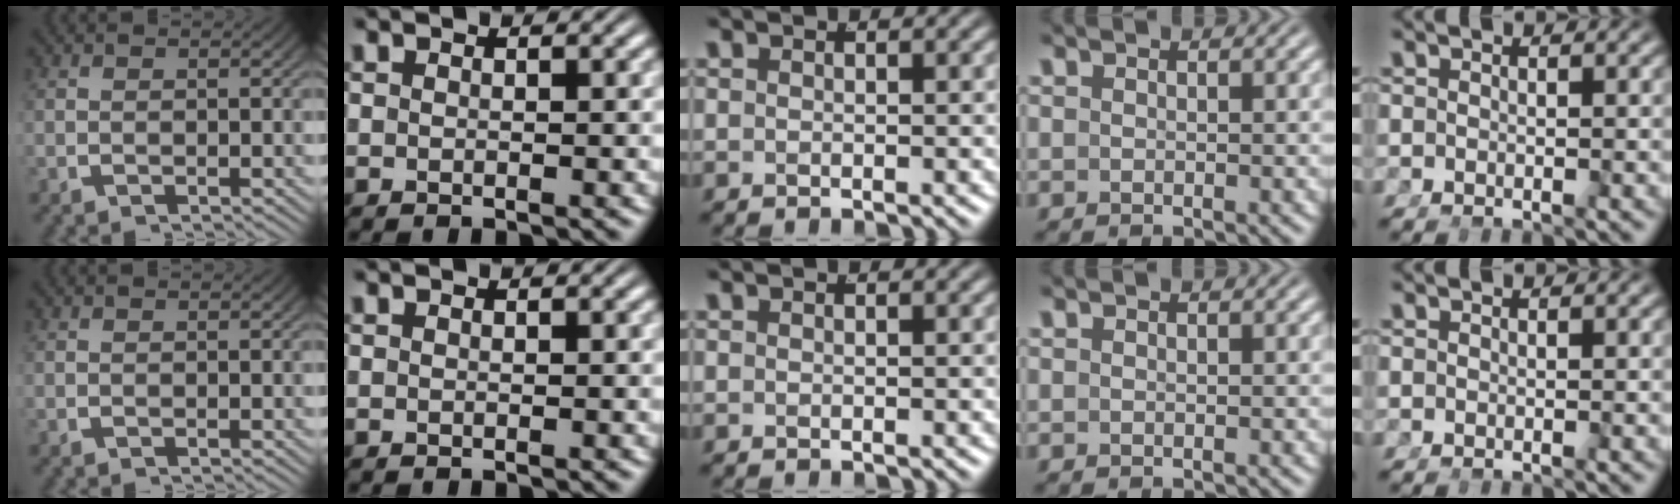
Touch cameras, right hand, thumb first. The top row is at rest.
{}